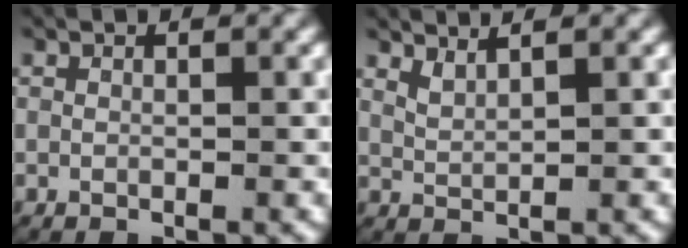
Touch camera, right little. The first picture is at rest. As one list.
[{"total": 1.8, "force": [1.5, 0.5, 1.0], "torque": [-0.024, -0.003, 0.032]}]